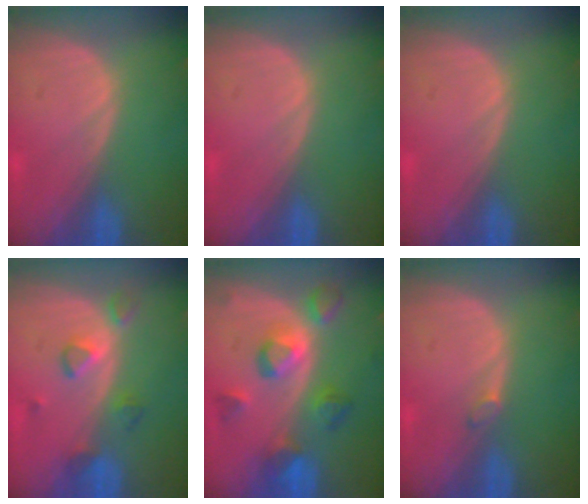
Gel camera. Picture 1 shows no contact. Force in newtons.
{"total": 0.0}
{"total": 0.0}
{"total": 4.1, "press": 4.0, "slide": 0.9}
{"total": 7.6, "press": 7.5, "slide": 1.4}
{"total": 0.9, "press": 0.9, "slide": 0.3}